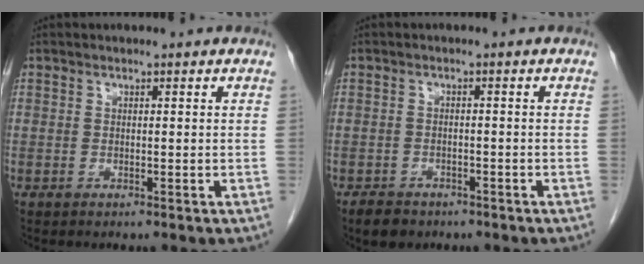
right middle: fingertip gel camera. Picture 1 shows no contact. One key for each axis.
{"total": 3.6, "fx": -2.7, "fy": 2.2, "fz": 1.0, "tx": -0.022, "ty": 0.000, "tz": -0.039}